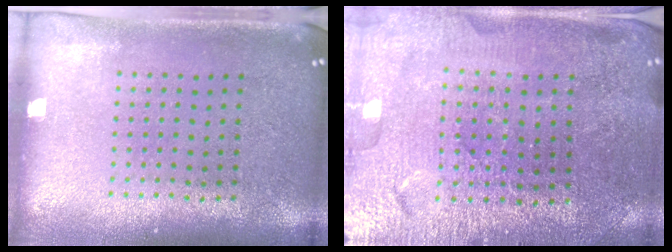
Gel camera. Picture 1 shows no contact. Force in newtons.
{"total": 3.2, "press": 3.2, "slide": 0.1}